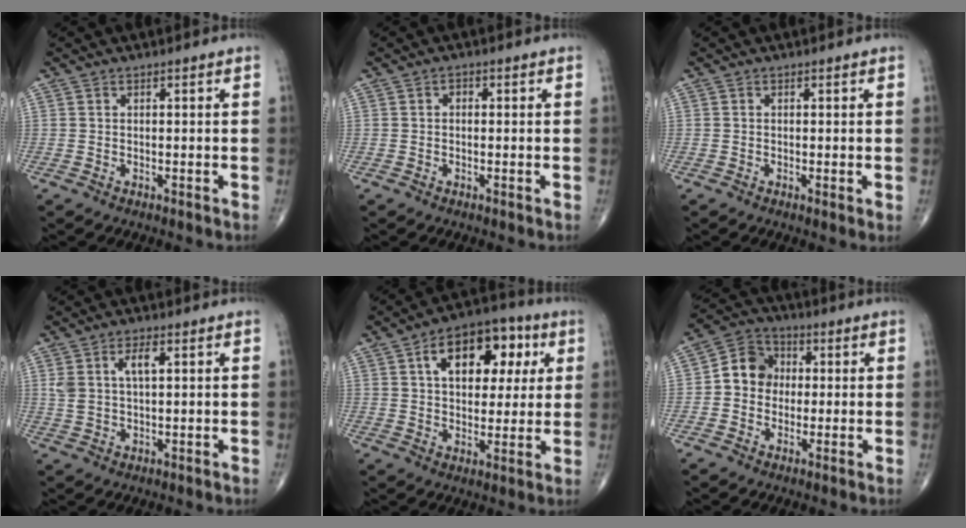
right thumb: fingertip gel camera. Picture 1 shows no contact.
{"total": 0.9, "force": [0.0, 0.7, 0.6], "torque": [0.002, 0.003, -0.006]}
{"total": 1.1, "force": [-0.1, 0.1, 1.1], "torque": [-0.022, -0.006, -0.004]}
{"total": 5.6, "force": [1.9, 2.5, 4.6], "torque": [-0.091, 0.003, 0.040]}
{"total": 15.6, "force": [5.2, 9.3, 11.3], "torque": [-0.124, 0.007, 0.074]}
{"total": 8.3, "force": [0.1, 7.2, 4.0], "torque": [-0.044, 0.025, -0.013]}